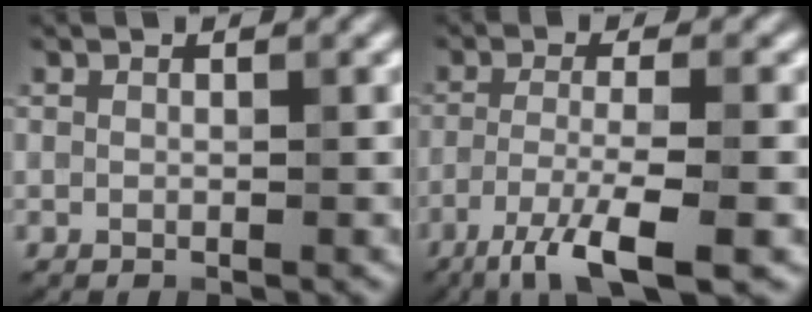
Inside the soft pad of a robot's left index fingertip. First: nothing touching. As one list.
[{"total": 6.7, "force": [-4.0, 1.0, 5.3], "torque": [-0.088, -0.001, -0.078]}]